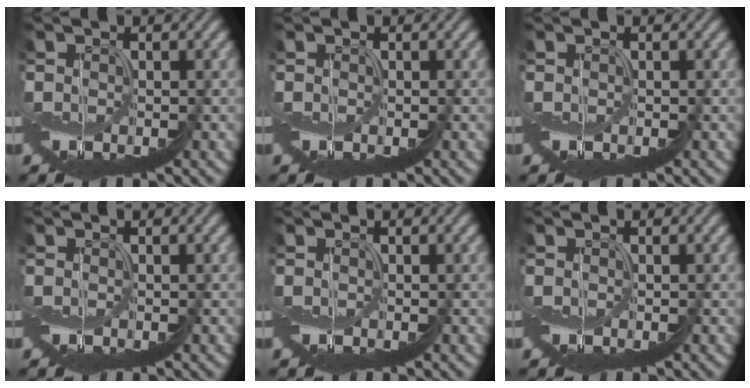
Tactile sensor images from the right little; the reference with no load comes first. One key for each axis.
{"total": 0.0}
{"total": 0.0}
{"total": 0.0}
{"total": 0.0}
{"total": 0.0}